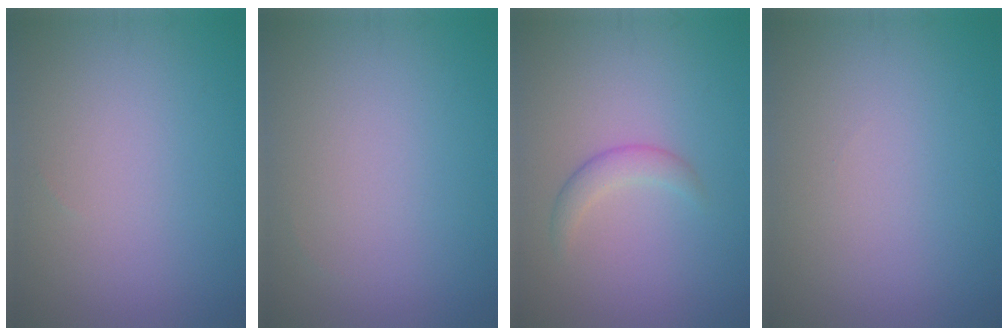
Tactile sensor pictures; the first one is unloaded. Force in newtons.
{"total": 0.0}
{"total": 1.9, "press": 1.9, "slide": 0.1}
{"total": 0.0}